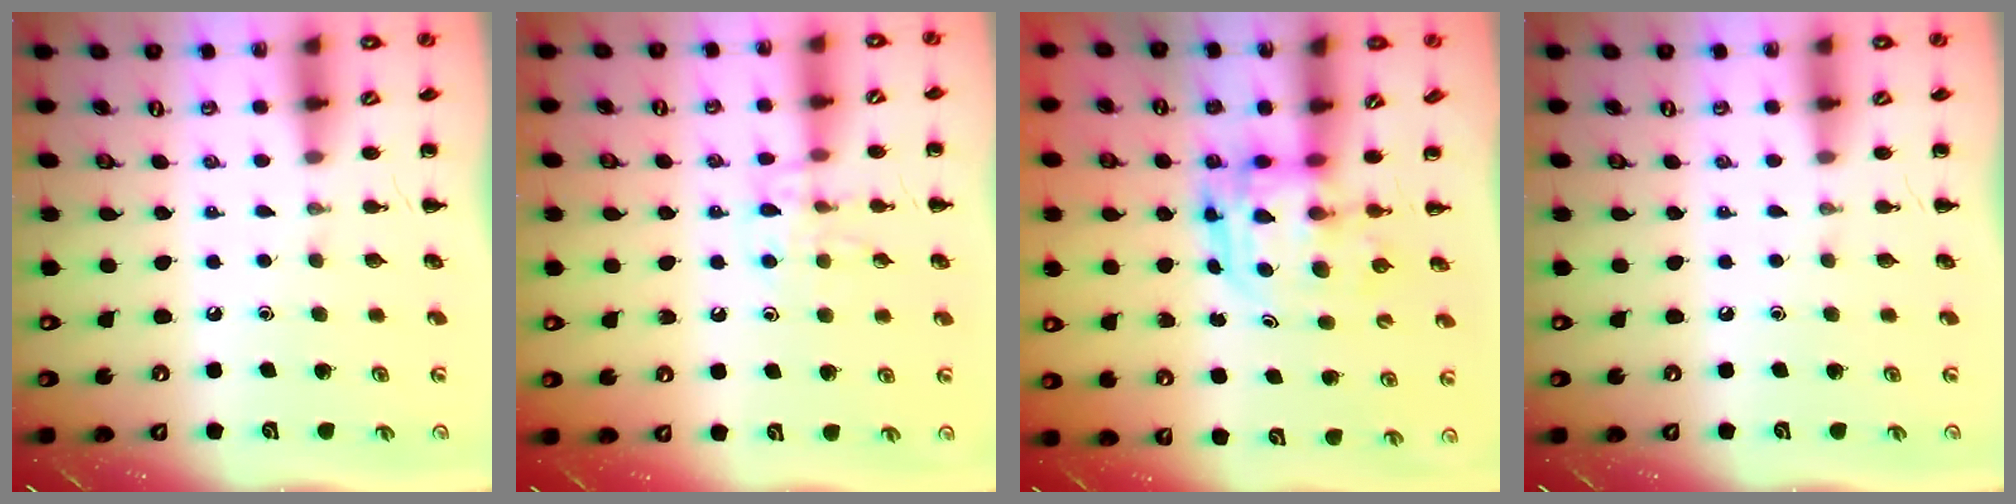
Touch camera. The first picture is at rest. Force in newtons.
{"total": 9.8, "press": 9.8, "slide": 0.9}
{"total": 4.6, "press": 4.4, "slide": 1.1}
{"total": 0.0}